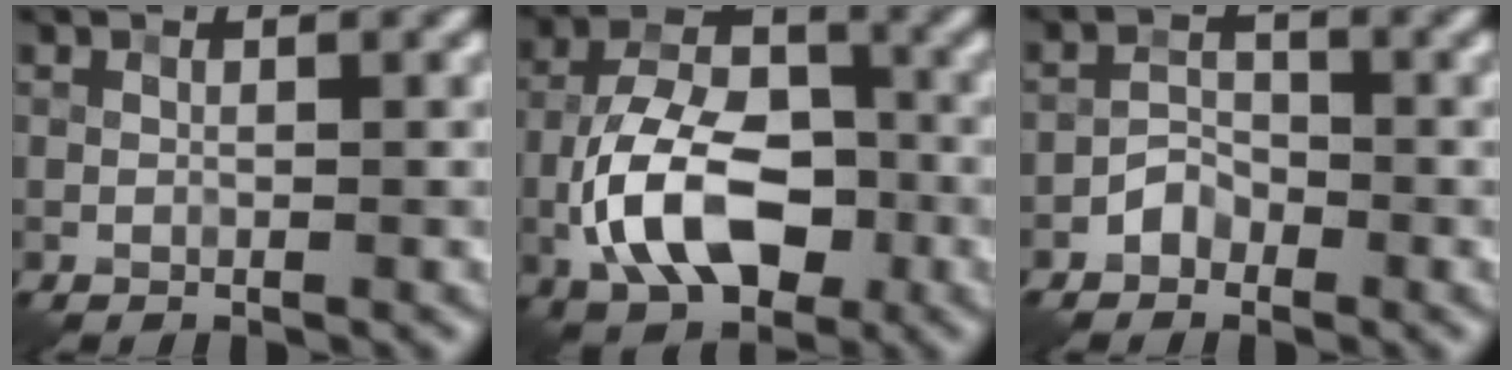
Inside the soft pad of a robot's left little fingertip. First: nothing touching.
{"total": 10.4, "force": [-3.2, 5.9, 8.0], "torque": [-0.158, 0.006, -0.065]}
{"total": 1.9, "force": [-1.3, 1.3, 0.6], "torque": [-0.006, 0.010, -0.026]}